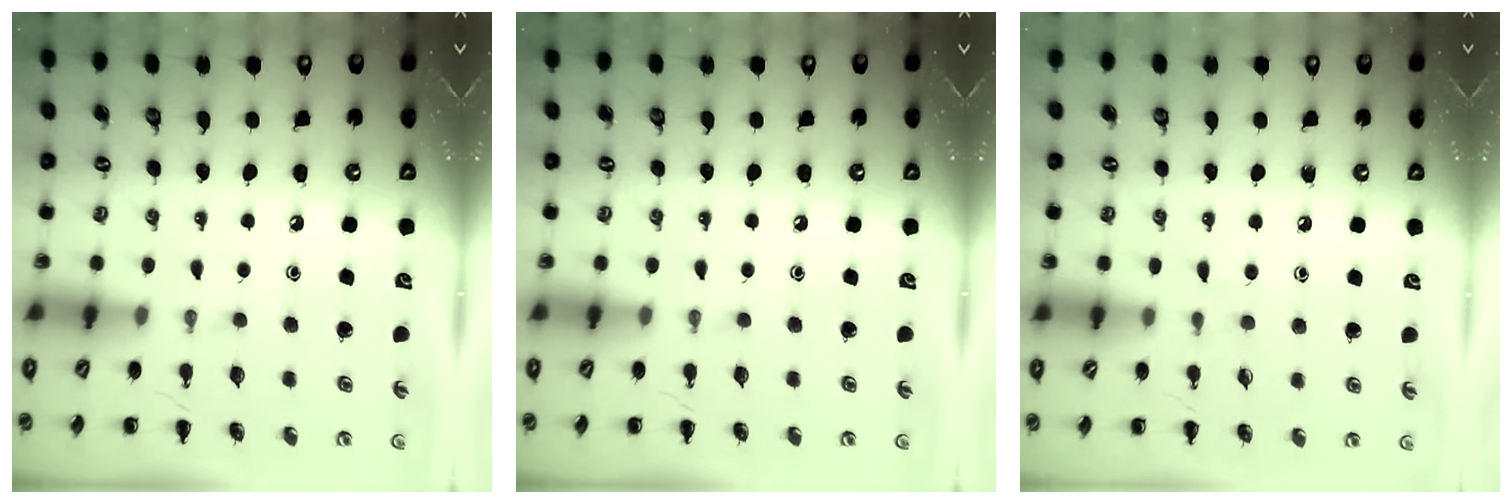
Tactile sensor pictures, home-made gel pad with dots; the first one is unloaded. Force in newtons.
{"total": 0.0}
{"total": 3.9, "press": 3.5, "slide": 1.8}